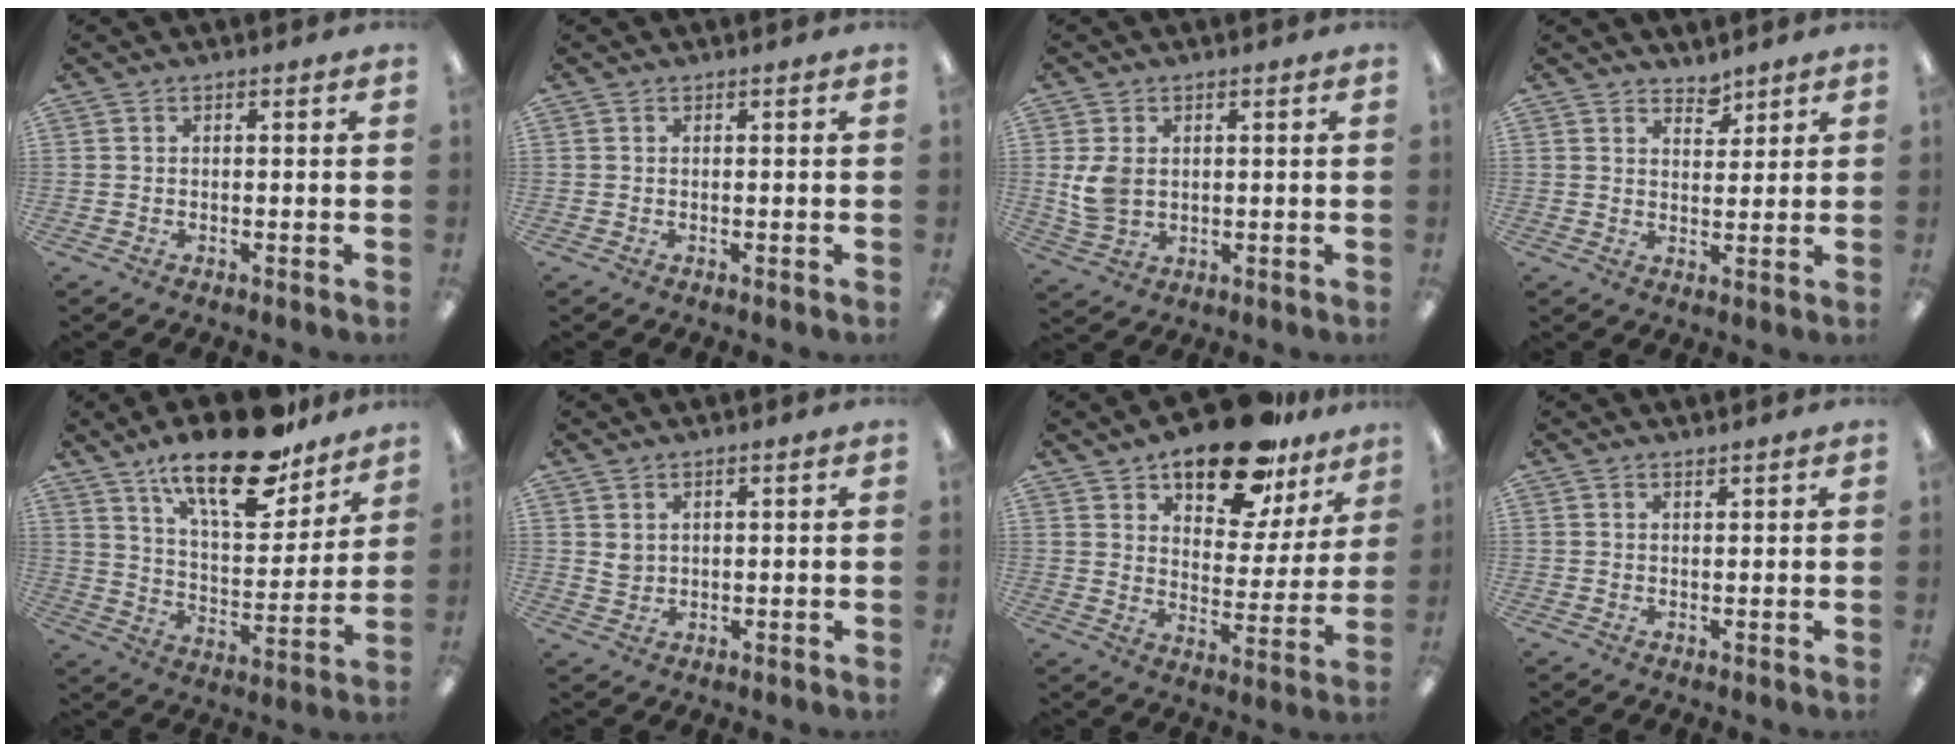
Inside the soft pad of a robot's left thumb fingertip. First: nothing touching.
{"total": 0.0}
{"total": 6.5, "force": [1.0, 4.8, 4.4], "torque": [-0.080, -0.002, 0.018]}
{"total": 3.9, "force": [3.4, 1.6, 0.8], "torque": [0.002, -0.026, 0.060]}
{"total": 21.1, "force": [15.2, 7.5, 12.6], "torque": [-0.198, -0.095, 0.256]}
{"total": 2.4, "force": [1.3, 1.8, 0.8], "torque": [-0.012, -0.001, 0.023]}
{"total": 18.3, "force": [14.0, 7.7, 8.9], "torque": [-0.135, -0.085, 0.240]}
{"total": 1.0, "force": [0.9, 0.1, 0.3], "torque": [-0.007, -0.001, 0.016]}